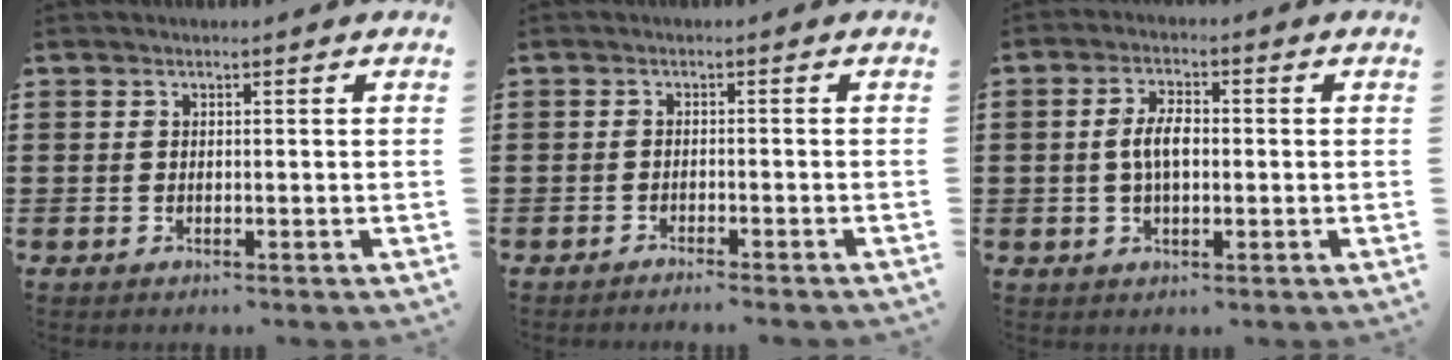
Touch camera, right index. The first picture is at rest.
{"total": 1.4, "force": [-1.4, -0.3, 0.2], "torque": [-0.002, 0.004, -0.028]}
{"total": 4.6, "force": [-0.1, 2.2, 4.1], "torque": [-0.085, 0.004, -0.005]}